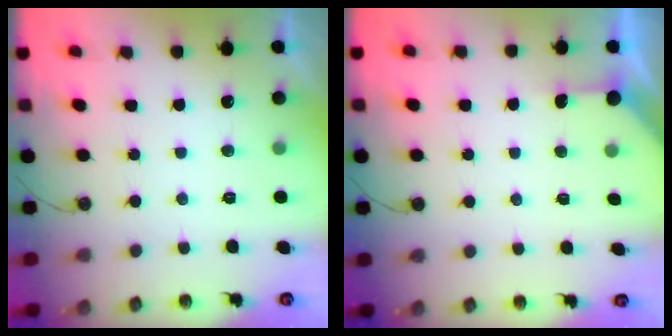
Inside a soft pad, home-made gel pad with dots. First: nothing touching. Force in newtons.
{"total": 2.4, "press": 2.4, "slide": 0.3}